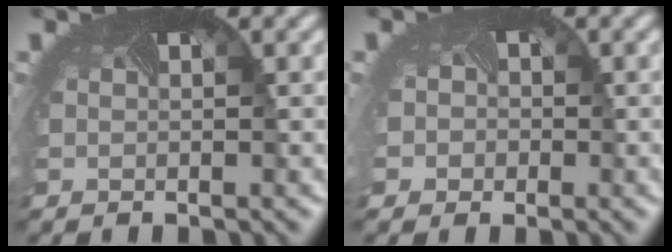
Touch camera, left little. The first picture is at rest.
{"total": 2.4, "force": [-0.3, 2.3, 0.8], "torque": [-0.007, -0.003, -0.015]}